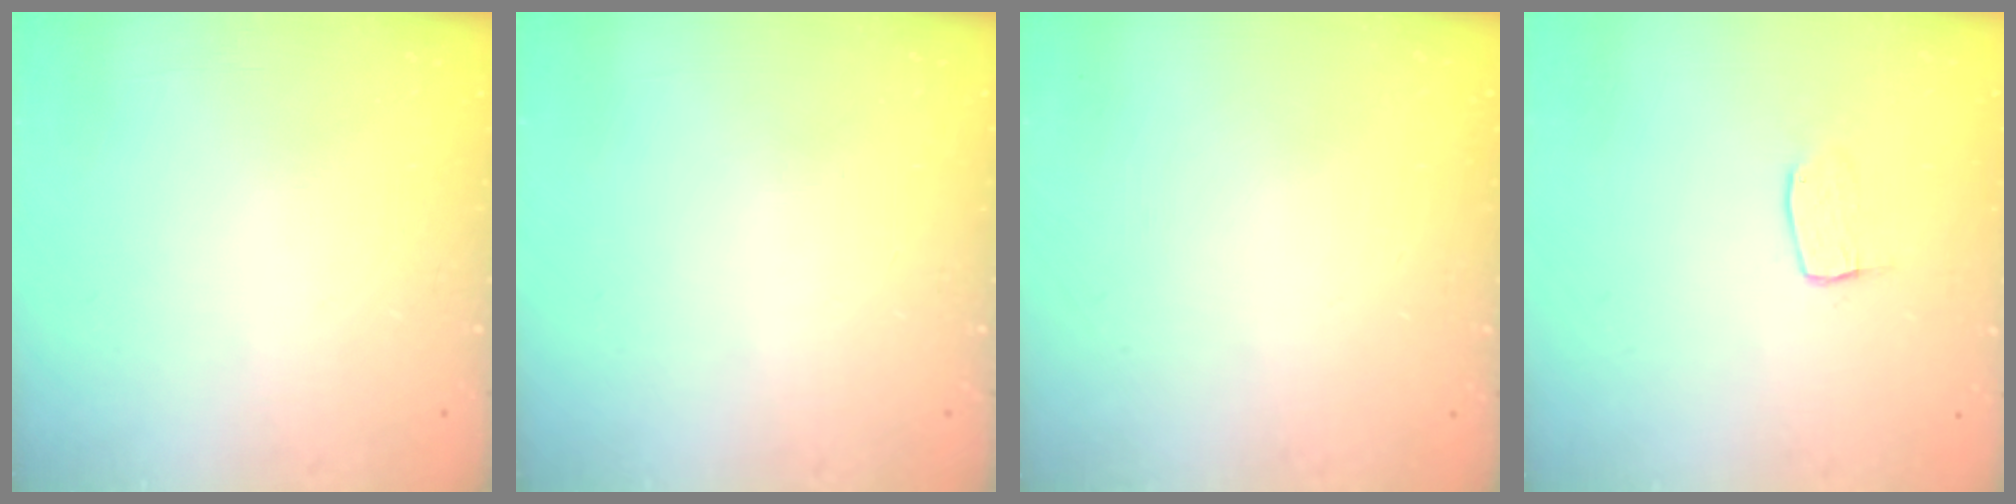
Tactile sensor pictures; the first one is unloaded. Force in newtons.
{"total": 0.0}
{"total": 0.8, "press": 0.4, "slide": 0.7}
{"total": 5.9, "press": 5.9, "slide": 0.3}